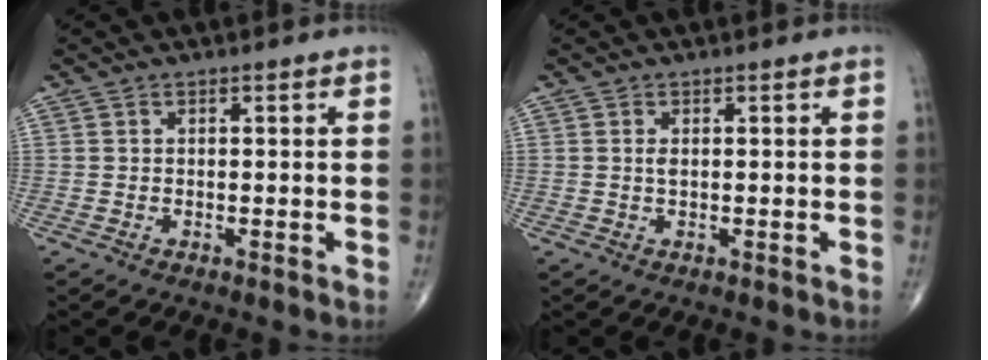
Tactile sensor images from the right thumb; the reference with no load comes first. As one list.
[{"total": 0.9, "force": [0.2, 0.4, 0.8], "torque": [-0.014, -0.002, 0.004]}]